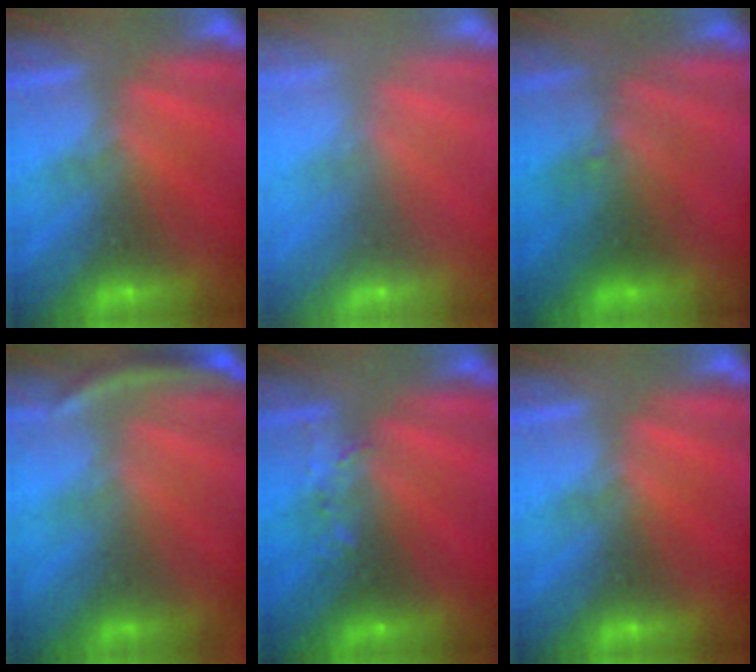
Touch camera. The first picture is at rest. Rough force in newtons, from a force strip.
{"total": 9.1}
{"total": 2.3}
{"total": 2.9}
{"total": 2.6}
{"total": 0.0}